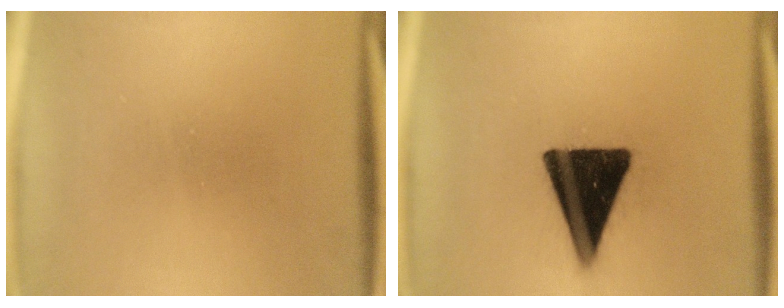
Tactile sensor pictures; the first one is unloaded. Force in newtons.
{"total": 17.4}